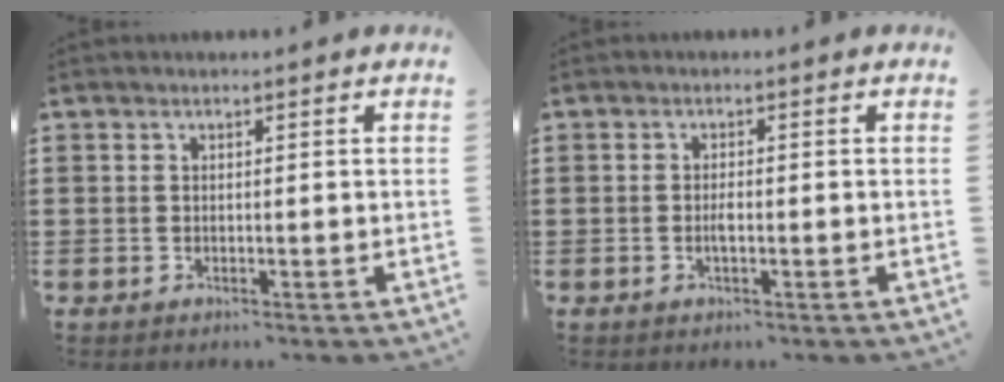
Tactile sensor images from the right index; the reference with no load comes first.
{"total": 1.4, "force": [-0.4, 0.4, 1.3], "torque": [-0.026, 0.001, -0.007]}